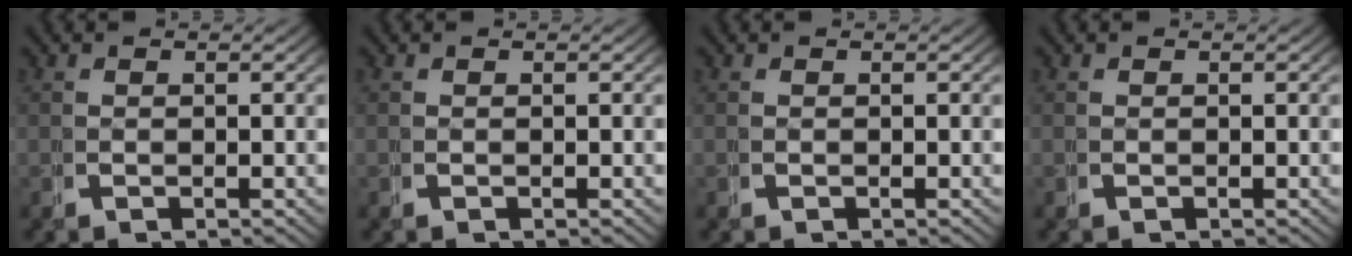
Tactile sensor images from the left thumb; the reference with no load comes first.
{"total": 0.0}
{"total": 0.0}
{"total": 0.0}